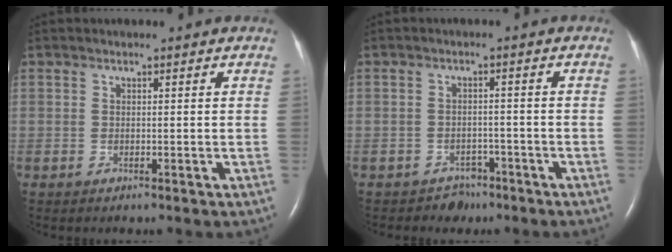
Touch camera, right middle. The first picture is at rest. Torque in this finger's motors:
{"motor_torque": [-0.32, 0.05, 0.00, 0.00]}